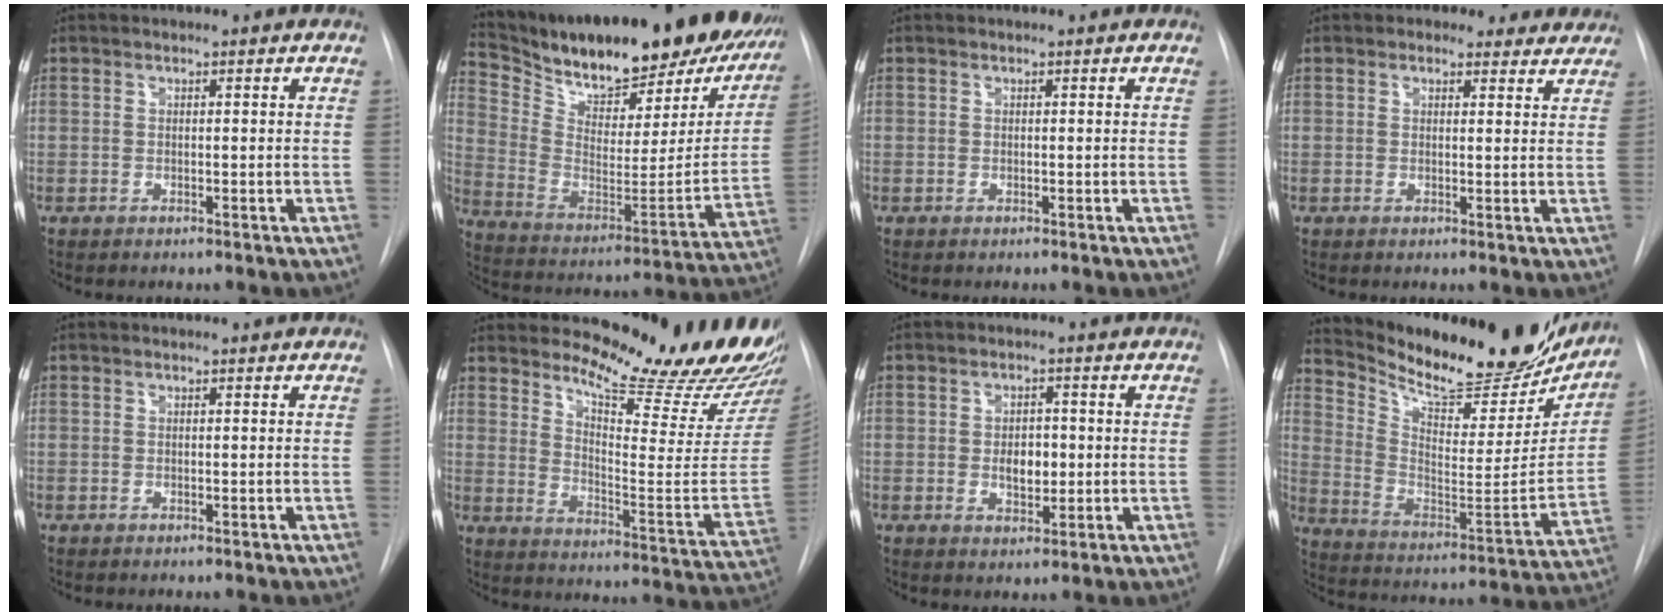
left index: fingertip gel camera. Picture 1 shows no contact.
{"total": 31.9, "force": [26.1, 10.1, 15.4], "torque": [-0.268, -0.032, 0.367]}
{"total": 0.0}
{"total": 6.3, "force": [5.5, 3.1, 0.3], "torque": [0.023, 0.001, 0.043]}
{"total": 0.0}
{"total": 22.3, "force": [20.3, 2.0, 9.0], "torque": [-0.131, -0.134, 0.256]}
{"total": 3.9, "force": [-0.1, 2.4, 3.1], "torque": [-0.046, 0.000, 0.004]}
{"total": 26.5, "force": [23.1, 6.4, 11.2], "torque": [-0.186, -0.049, 0.332]}